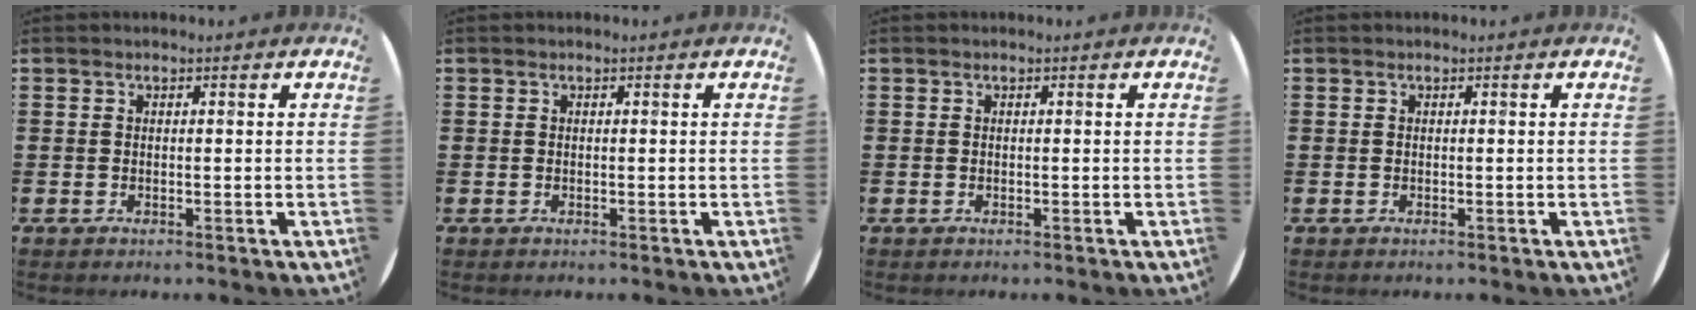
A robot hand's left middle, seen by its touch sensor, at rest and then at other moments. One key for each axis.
{"total": 0.0}
{"total": 0.0}
{"total": 0.0}